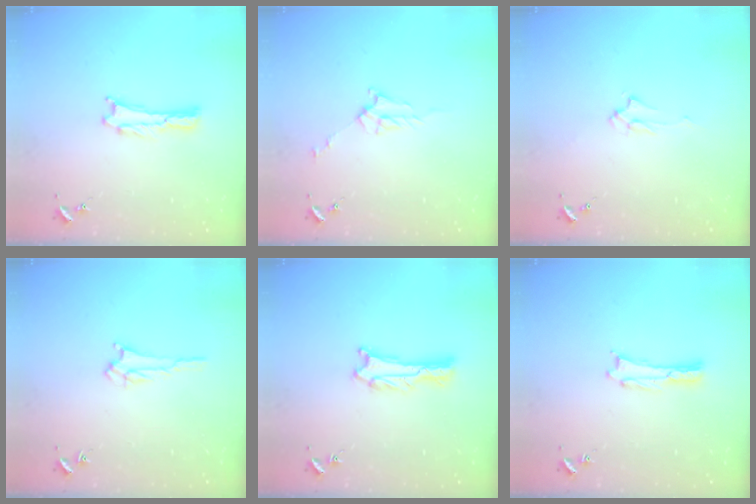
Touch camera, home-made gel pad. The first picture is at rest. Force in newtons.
{"total": 2.7, "press": 2.7, "slide": 0.3}
{"total": 1.7, "press": 1.6, "slide": 0.3}
{"total": 2.6, "press": 2.6, "slide": 0.4}
{"total": 1.4, "press": 1.4, "slide": 0.0}
{"total": 0.0}